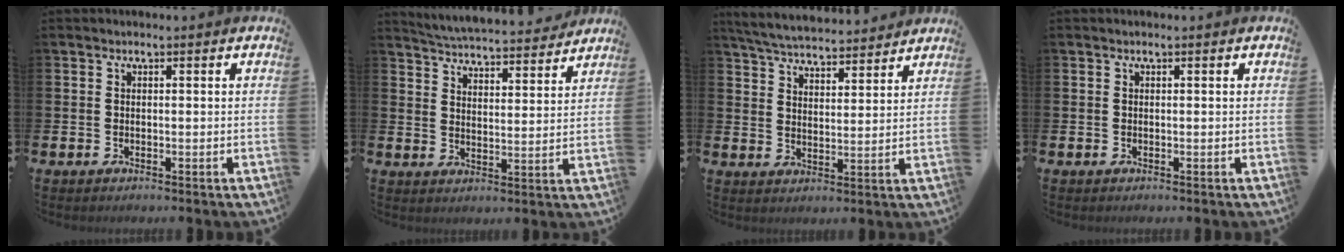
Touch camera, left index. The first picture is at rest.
{"total": 5.5, "force": [5.5, 0.4, 0.4], "torque": [-0.024, -0.047, 0.094]}
{"total": 5.6, "force": [5.5, 0.7, 0.8], "torque": [-0.038, -0.034, 0.096]}
{"total": 0.0}